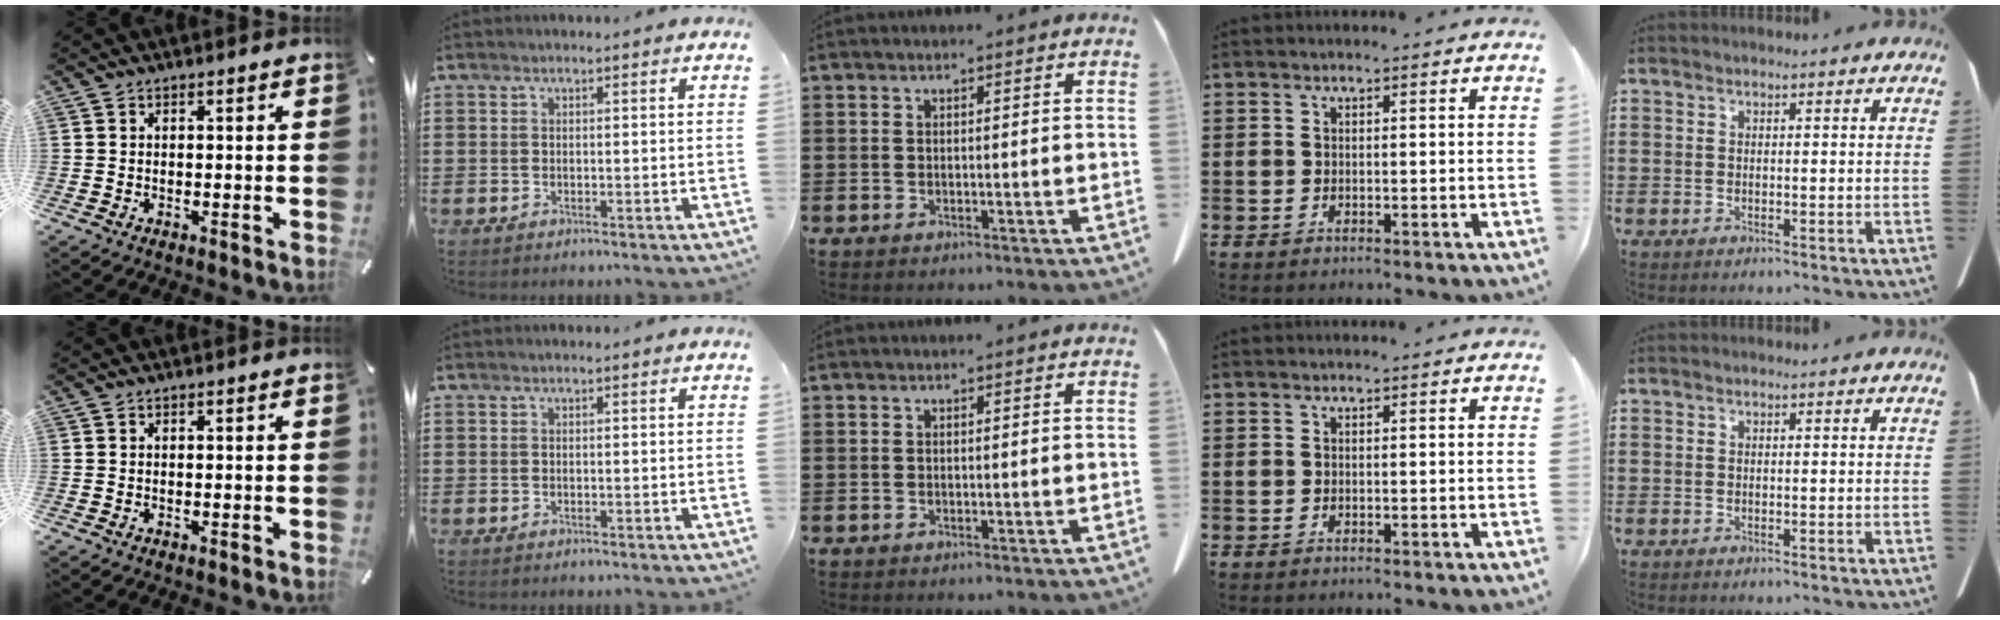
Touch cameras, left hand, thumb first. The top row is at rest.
{}